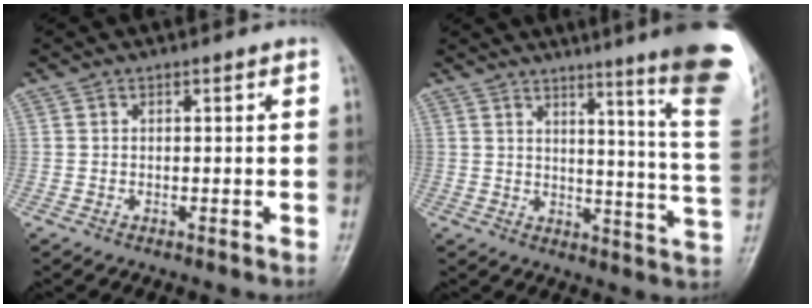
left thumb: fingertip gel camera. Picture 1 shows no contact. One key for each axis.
{"total": 20.9, "fx": 12.8, "fy": 0.6, "fz": 16.5, "tx": -0.193, "ty": -0.094, "tz": 0.156}